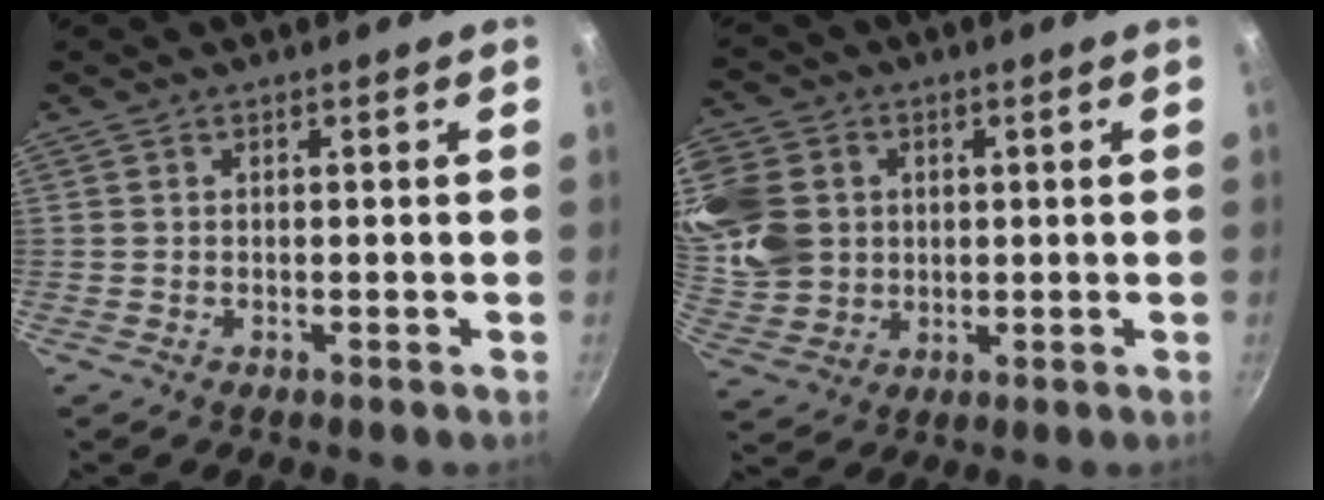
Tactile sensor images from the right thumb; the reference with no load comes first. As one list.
[{"total": 15.9, "force": [3.0, 13.3, 8.3], "torque": [-0.171, -0.001, 0.062]}]